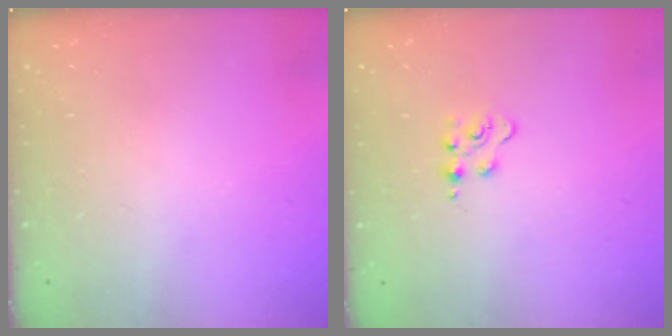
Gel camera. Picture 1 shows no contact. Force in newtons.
{"total": 3.1, "press": 3.0, "slide": 0.4}